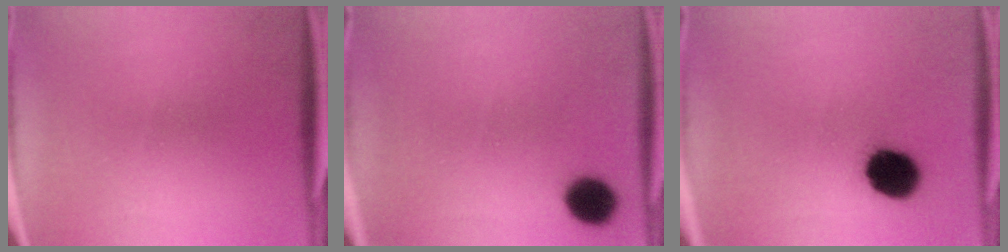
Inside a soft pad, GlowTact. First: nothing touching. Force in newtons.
{"total": 8.7}
{"total": 11.7}